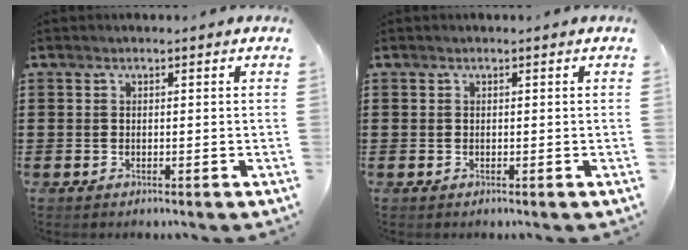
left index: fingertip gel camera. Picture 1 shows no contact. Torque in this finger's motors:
{"motor_torque": [0.10, 0.10, 0.00, 0.00]}